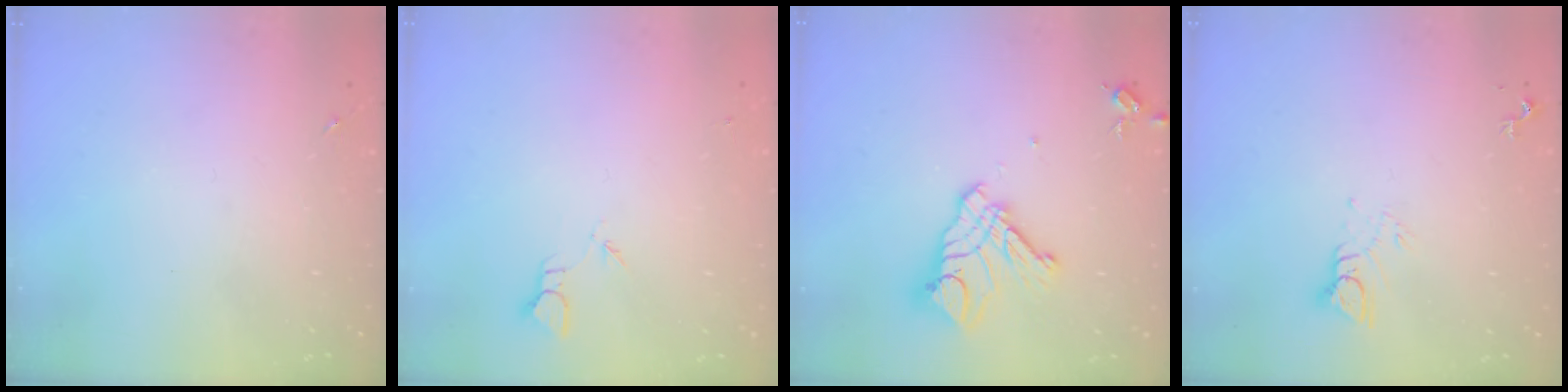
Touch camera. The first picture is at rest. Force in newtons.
{"total": 2.4, "press": 2.4, "slide": 0.2}
{"total": 14.6, "press": 14.6, "slide": 1.5}
{"total": 4.4, "press": 4.4, "slide": 0.4}